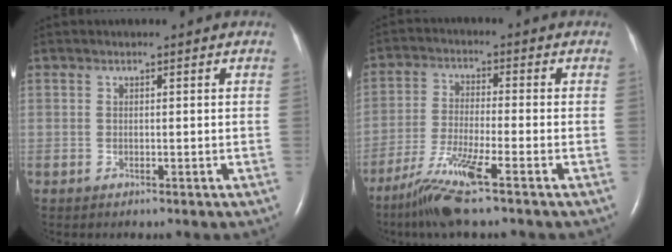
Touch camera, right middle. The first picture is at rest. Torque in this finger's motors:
{"motor_torque": [-0.10, -0.25, 0.13, 0.04]}